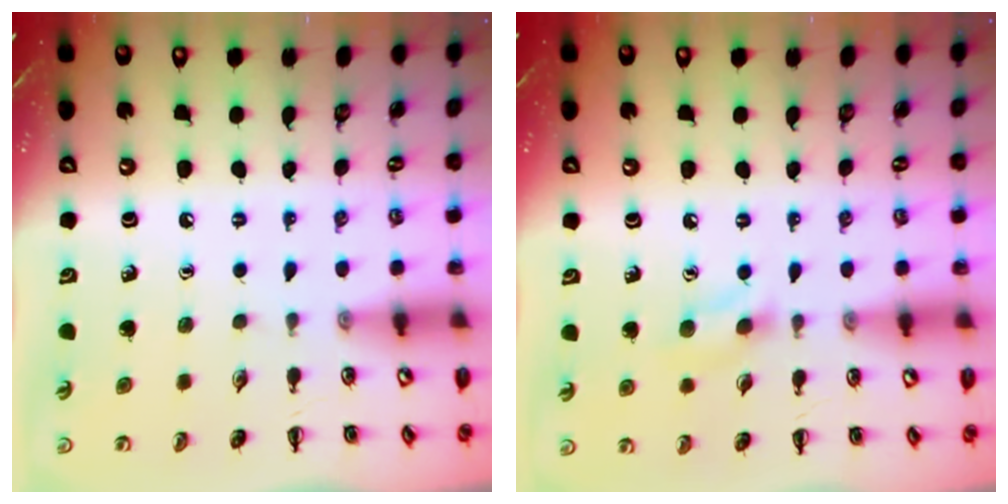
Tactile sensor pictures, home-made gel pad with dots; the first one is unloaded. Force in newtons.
{"total": 5.1, "press": 4.8, "slide": 1.7}